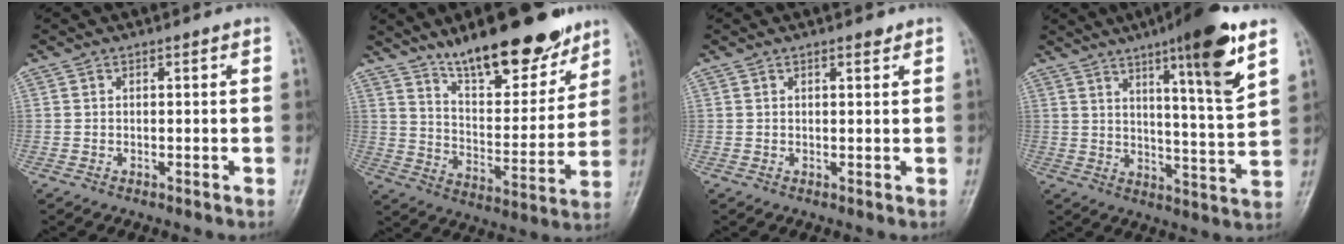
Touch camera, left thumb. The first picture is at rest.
{"total": 19.8, "force": [14.5, 6.6, 11.8], "torque": [-0.131, -0.084, 0.235]}
{"total": 1.2, "force": [0.9, 0.4, 0.7], "torque": [-0.010, -0.005, 0.013]}
{"total": 15.8, "force": [8.7, 1.9, 13.0], "torque": [-0.184, -0.050, 0.130]}